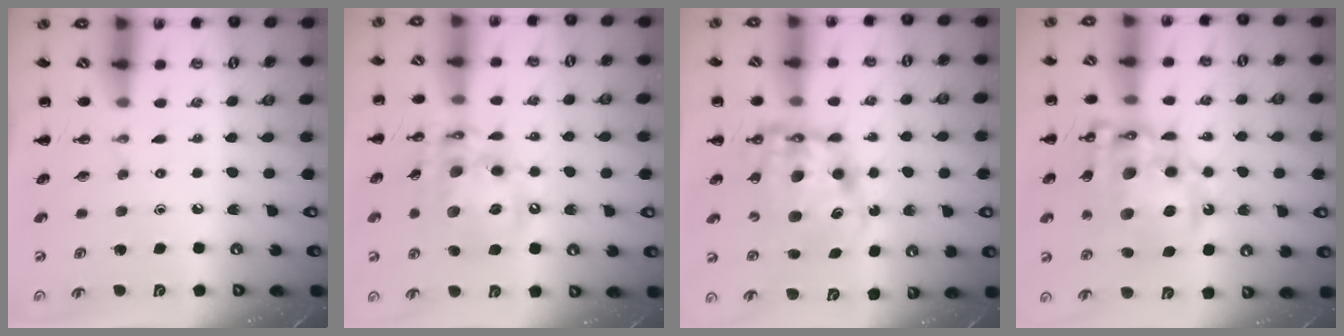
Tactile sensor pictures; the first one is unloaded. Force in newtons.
{"total": 16.4, "press": 16.0, "slide": 3.5}
{"total": 10.9, "press": 10.6, "slide": 2.7}
{"total": 20.4, "press": 19.9, "slide": 4.7}